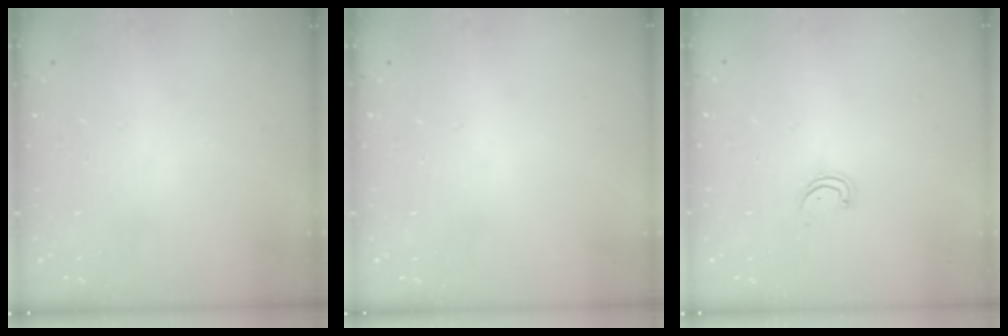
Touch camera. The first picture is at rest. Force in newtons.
{"total": 0.0}
{"total": 1.9, "press": 1.9, "slide": 0.2}